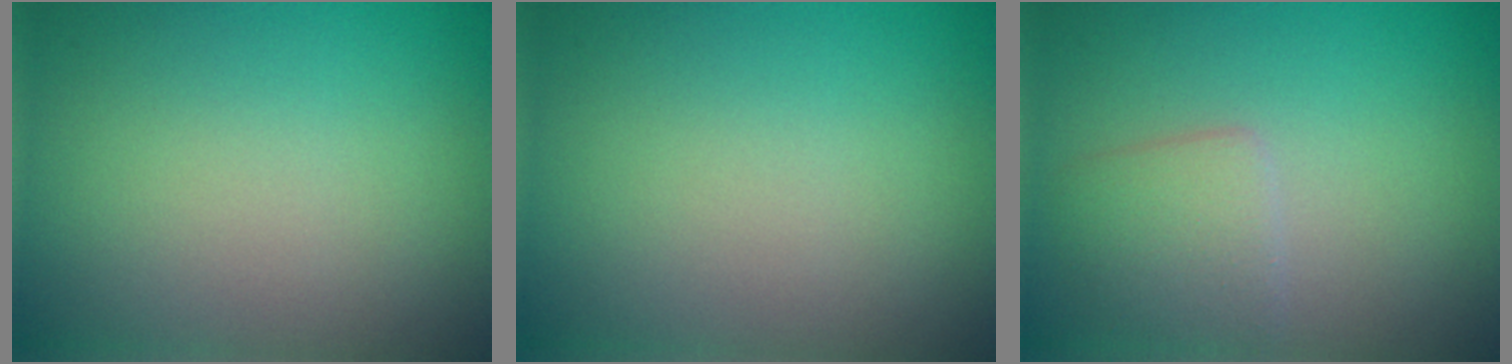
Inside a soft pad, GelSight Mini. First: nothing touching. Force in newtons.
{"total": 0.0}
{"total": 2.5, "press": 2.5, "slide": 0.1}